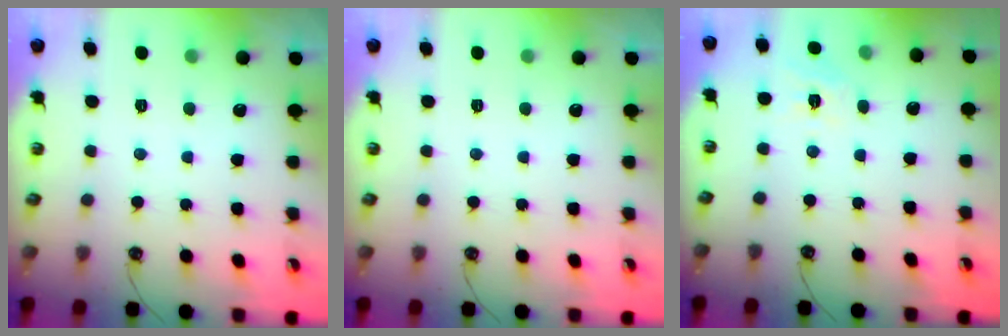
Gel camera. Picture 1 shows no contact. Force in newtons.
{"total": 0.0}
{"total": 6.7, "press": 6.6, "slide": 0.4}